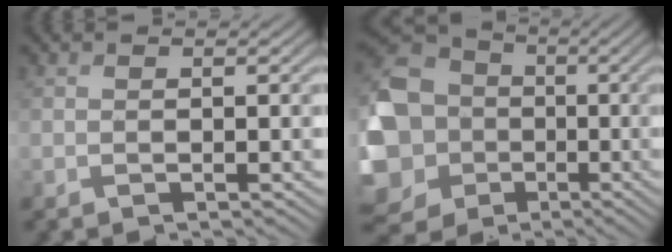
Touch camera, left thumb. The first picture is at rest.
{"total": 19.6, "force": [-3.5, 17.9, 7.1], "torque": [-0.246, -0.009, -0.084]}